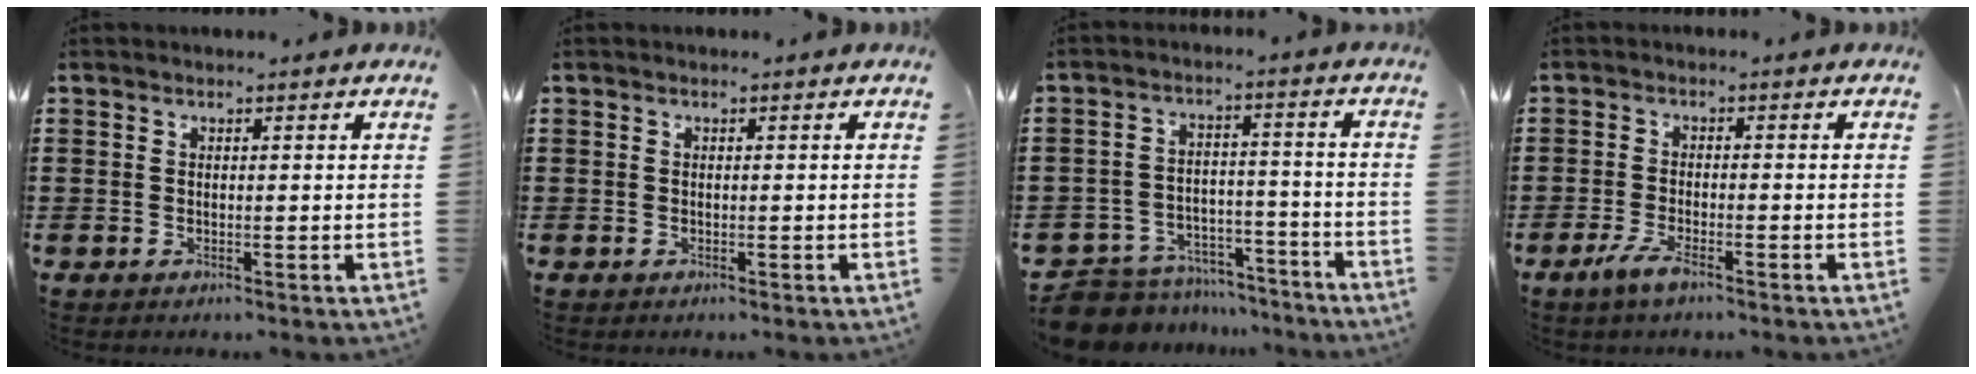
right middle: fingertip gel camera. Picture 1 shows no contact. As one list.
[{"total": 0.0}, {"total": 7.7, "force": [-7.5, 1.7, 0.5], "torque": [-0.013, 0.022, -0.151]}, {"total": 3.5, "force": [-2.2, 0.6, 2.7], "torque": [-0.064, -0.007, -0.046]}]